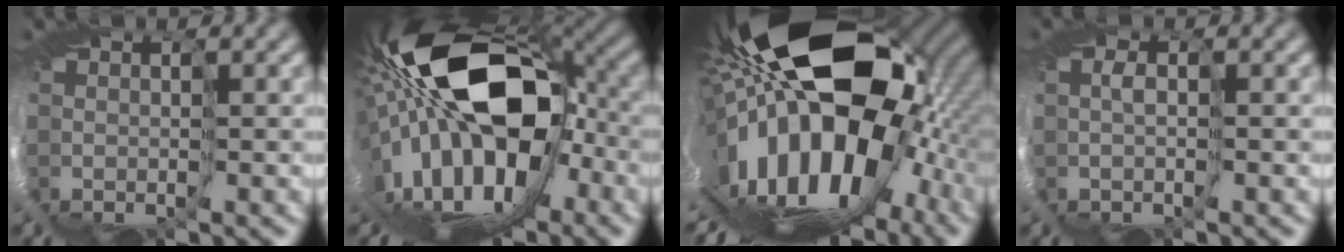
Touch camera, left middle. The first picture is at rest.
{"total": 18.4, "force": [-1.5, 10.0, 15.3], "torque": [-0.281, -0.010, -0.055]}
{"total": 19.9, "force": [-2.7, 11.1, 16.3], "torque": [-0.277, -0.030, -0.082]}
{"total": 0.8, "force": [-0.3, -0.7, 0.2], "torque": [-0.015, -0.005, -0.022]}